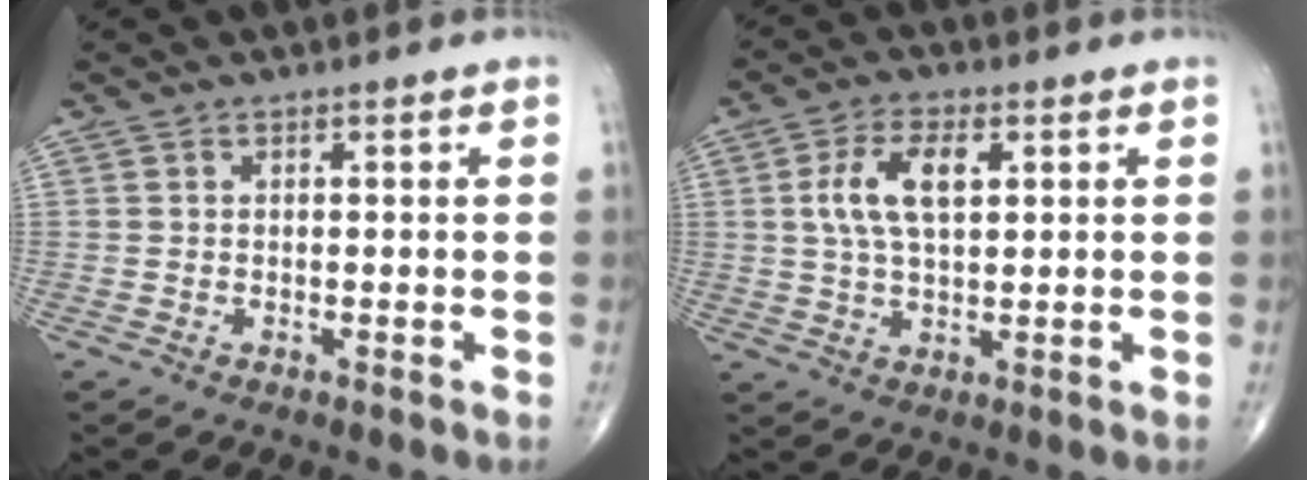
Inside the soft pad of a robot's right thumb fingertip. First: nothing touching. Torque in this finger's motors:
{"motor_torque": [0.14, 0.16, 0.71, 0.10, 0.21]}